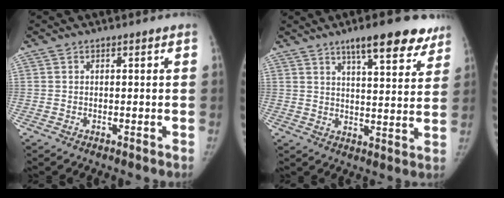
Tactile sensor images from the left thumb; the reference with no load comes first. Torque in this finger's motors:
{"motor_torque": [0.69, -0.34, 0.93, -0.70, 0.04]}